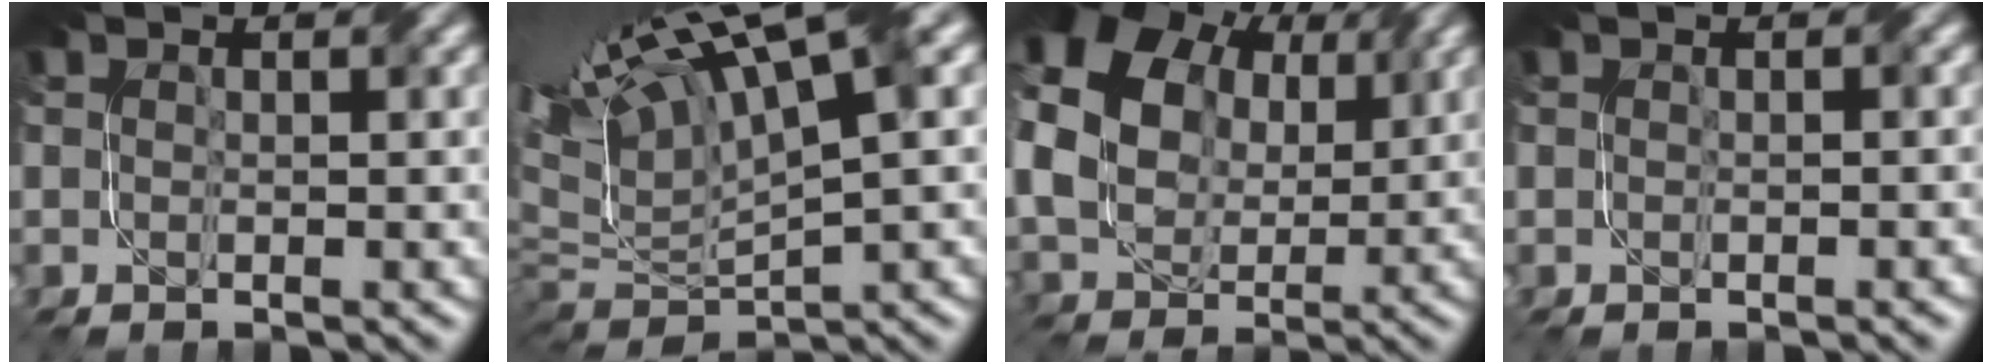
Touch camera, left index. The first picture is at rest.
{"total": 12.7, "force": [6.0, 3.6, 10.6], "torque": [-0.235, 0.032, 0.114]}
{"total": 14.6, "force": [4.6, 11.1, 8.3], "torque": [-0.207, 0.035, 0.095]}
{"total": 0.6, "force": [-0.3, 0.0, 0.5], "torque": [-0.008, -0.002, -0.009]}